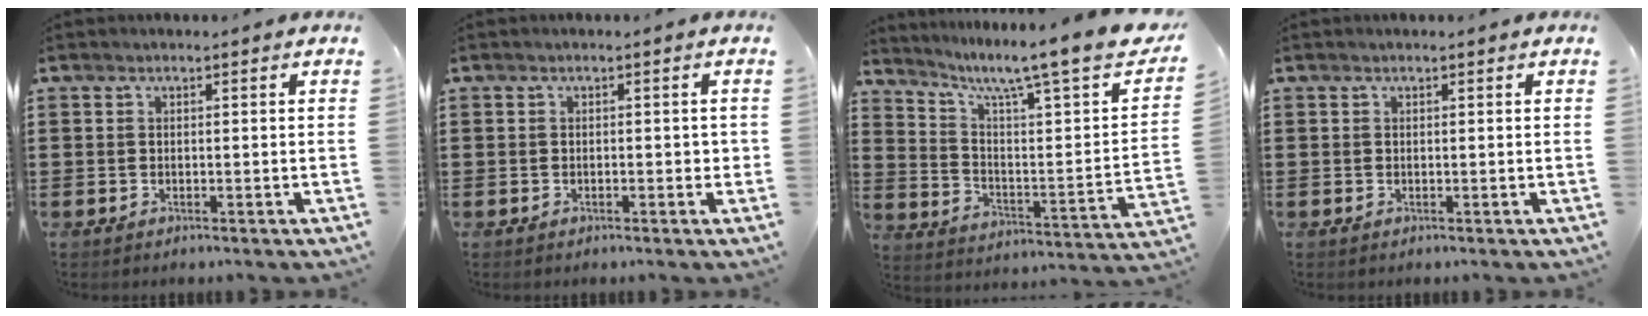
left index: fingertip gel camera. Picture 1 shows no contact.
{"total": 1.1, "force": [-0.3, 0.4, 1.0], "torque": [-0.018, 0.000, -0.005]}
{"total": 8.7, "force": [6.7, 0.2, 5.6], "torque": [-0.117, -0.061, 0.098]}
{"total": 0.0}